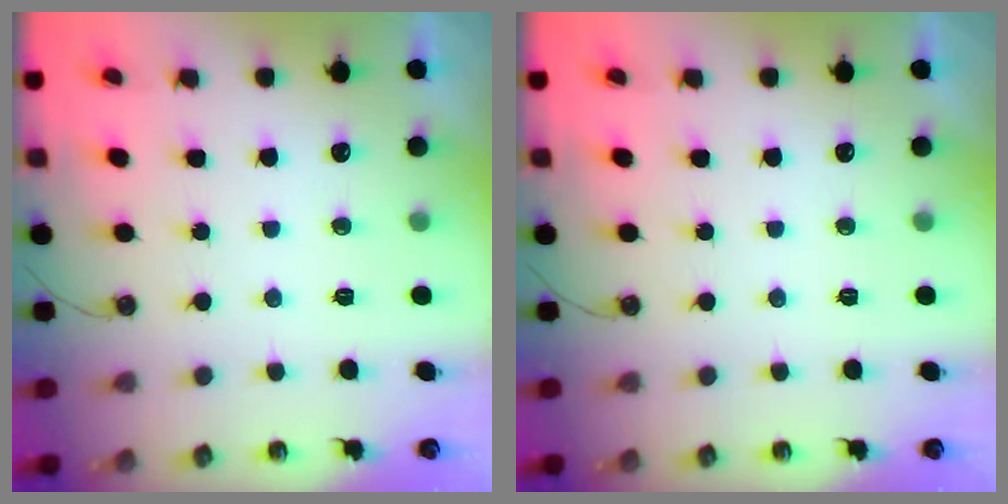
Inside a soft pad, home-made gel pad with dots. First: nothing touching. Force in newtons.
{"total": 0.0}